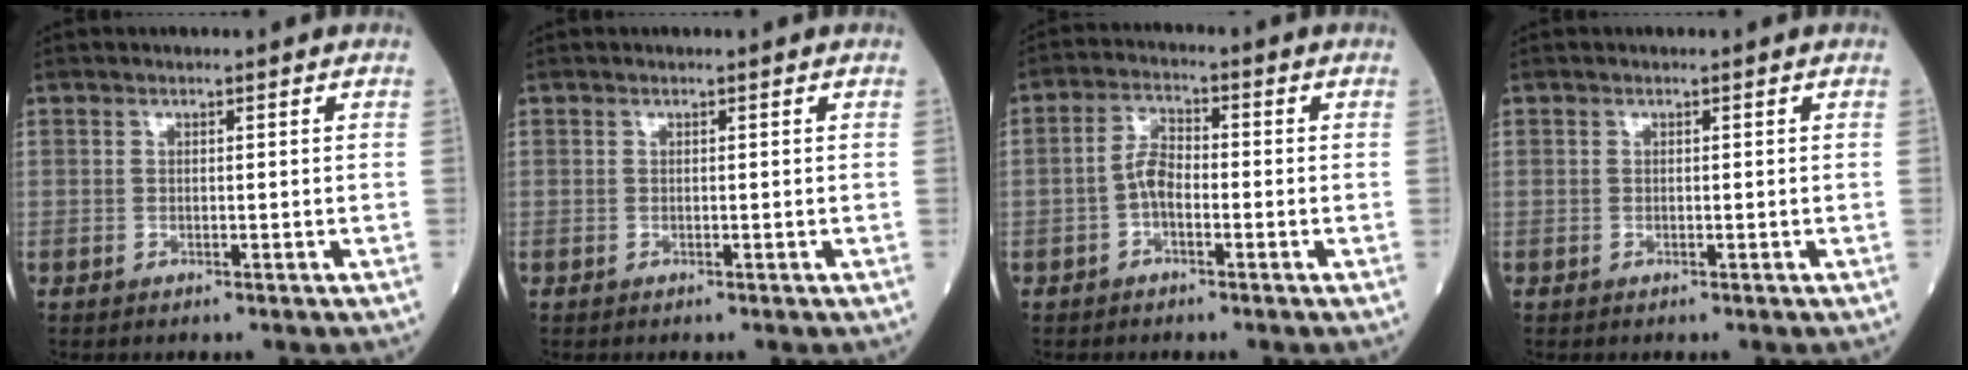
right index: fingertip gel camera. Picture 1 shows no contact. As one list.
[{"total": 0.0}, {"total": 4.0, "force": [-1.1, 1.8, 3.3], "torque": [-0.063, 0.010, -0.026]}, {"total": 0.0}]